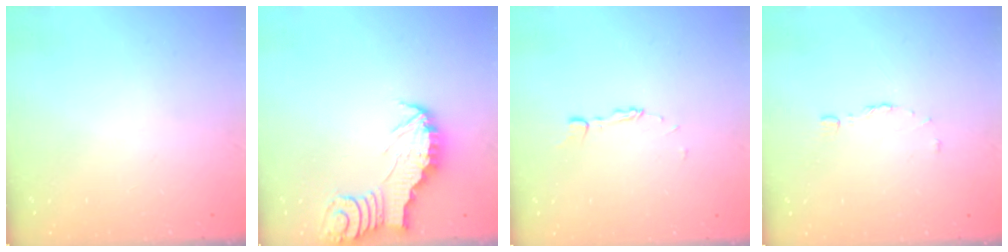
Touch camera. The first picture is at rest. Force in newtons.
{"total": 2.9, "press": 2.9, "slide": 0.3}
{"total": 4.8, "press": 4.8, "slide": 0.4}
{"total": 2.9, "press": 2.9, "slide": 0.2}